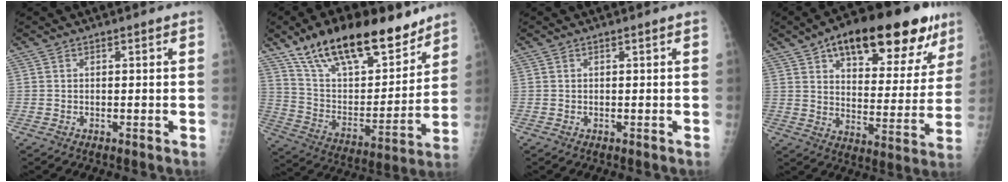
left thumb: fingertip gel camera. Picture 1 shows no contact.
{"total": 25.0, "force": [17.9, 10.3, 14.1], "torque": [-0.194, -0.061, 0.302]}
{"total": 0.0}
{"total": 25.8, "force": [14.7, 11.2, 18.0], "torque": [-0.212, -0.015, 0.214]}